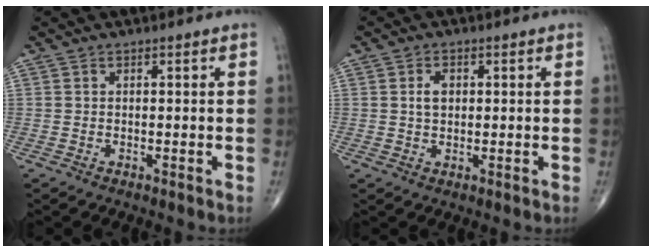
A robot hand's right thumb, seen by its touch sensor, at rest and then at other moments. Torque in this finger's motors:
{"motor_torque": [0.61, 0.67, 0.09, -0.14, 0.00]}